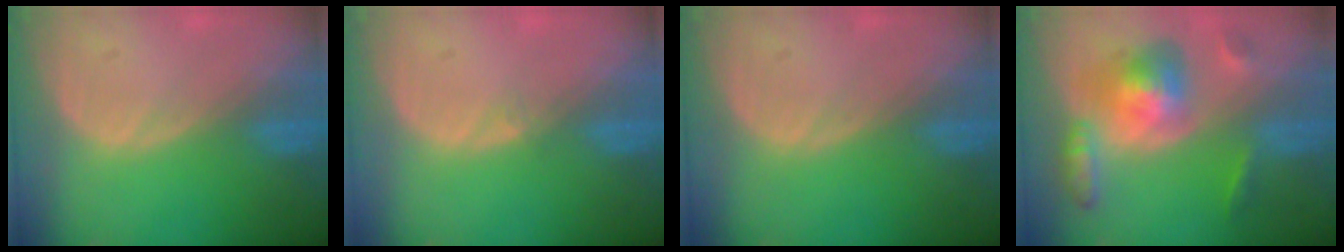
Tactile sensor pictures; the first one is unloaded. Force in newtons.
{"total": 0.6, "press": 0.5, "slide": 0.4}
{"total": 0.0}
{"total": 8.1, "press": 8.1, "slide": 0.5}